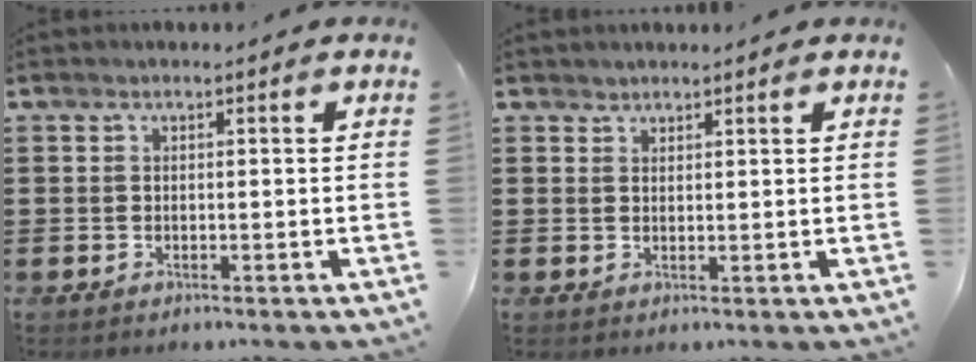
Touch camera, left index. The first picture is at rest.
{"total": 1.3, "force": [1.3, 0.4, -0.1], "torque": [-0.001, 0.000, 0.025]}